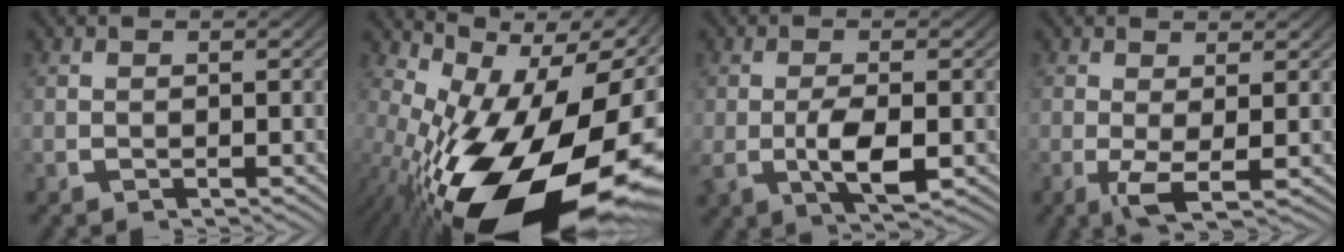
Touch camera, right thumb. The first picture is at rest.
{"total": 21.5, "force": [-2.4, 11.8, 17.7], "torque": [-0.303, -0.067, 0.000]}
{"total": 4.6, "force": [-0.5, 2.1, 4.0], "torque": [-0.076, -0.009, -0.004]}
{"total": 3.5, "force": [-0.4, 1.5, 3.2], "torque": [-0.066, -0.022, -0.003]}